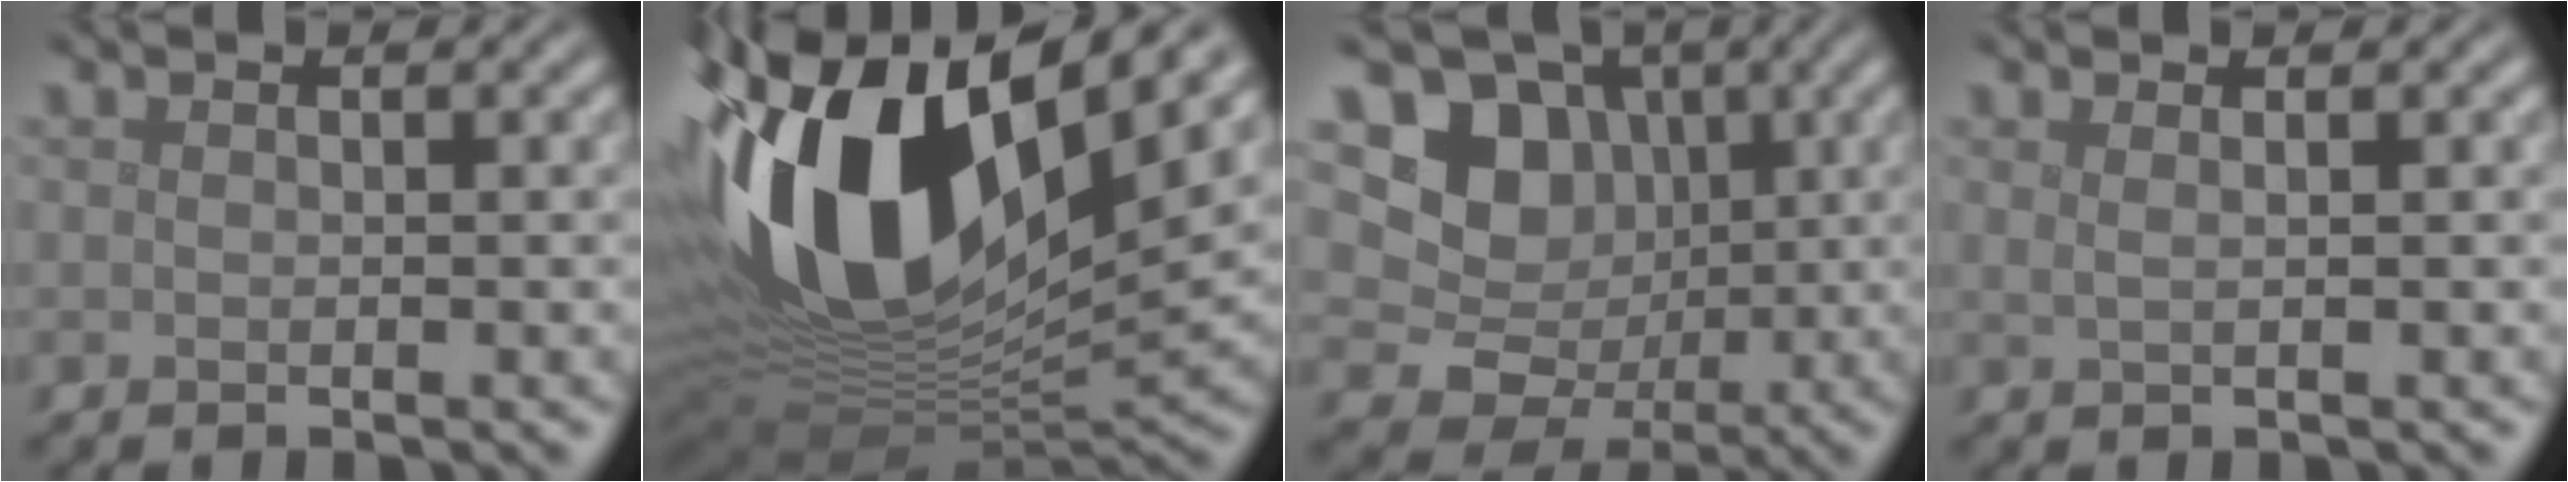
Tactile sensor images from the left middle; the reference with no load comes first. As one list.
[{"total": 17.5, "force": [4.4, 8.8, 14.5], "torque": [-0.292, 0.009, 0.074]}, {"total": 8.9, "force": [1.3, 8.0, 3.6], "torque": [-0.051, 0.004, 0.001]}, {"total": 1.3, "force": [0.7, 0.5, 0.9], "torque": [-0.008, -0.005, -0.002]}]